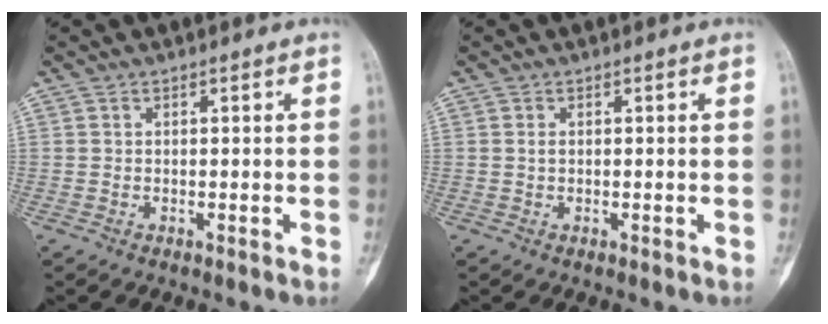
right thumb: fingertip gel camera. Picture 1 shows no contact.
{"total": 0.7, "force": [0.1, 0.4, 0.5], "torque": [-0.008, 0.002, 0.002]}